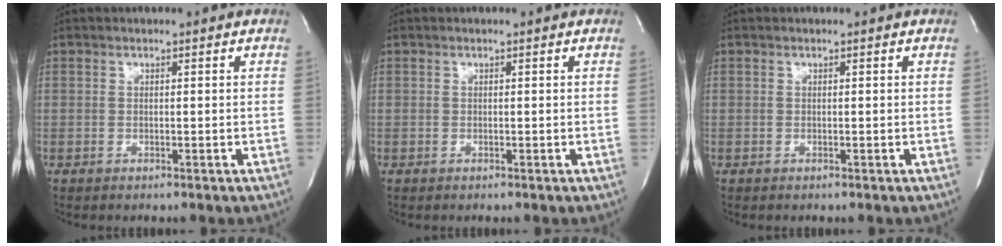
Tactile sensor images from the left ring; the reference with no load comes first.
{"total": 0.0}
{"total": 0.0}